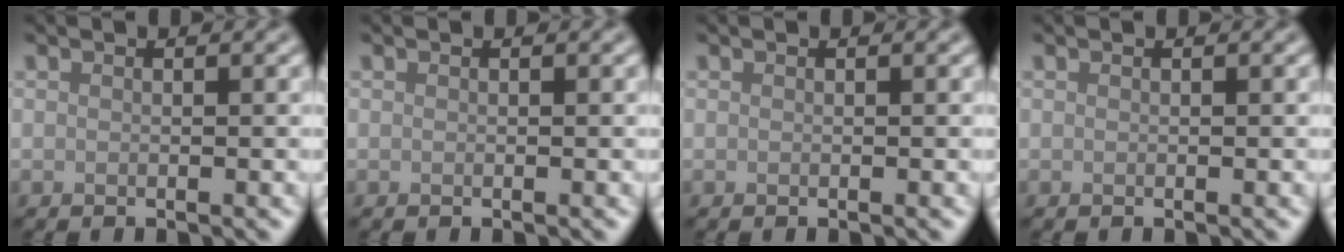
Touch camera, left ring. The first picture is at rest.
{"total": 0.0}
{"total": 0.0}
{"total": 0.0}